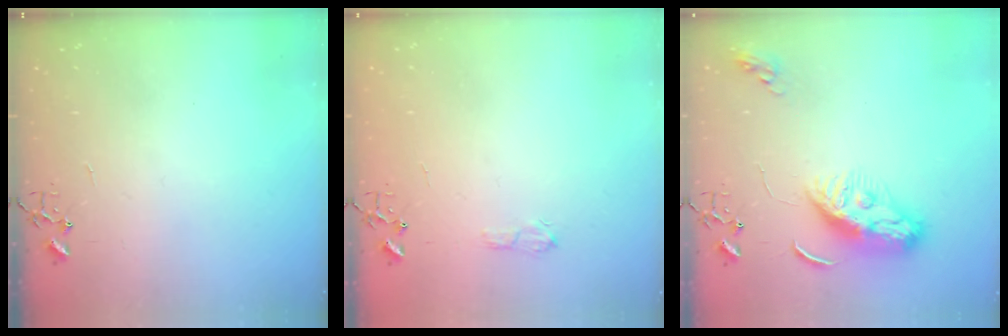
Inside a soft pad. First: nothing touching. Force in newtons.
{"total": 4.1, "press": 4.0, "slide": 0.6}
{"total": 9.4, "press": 9.4, "slide": 0.8}